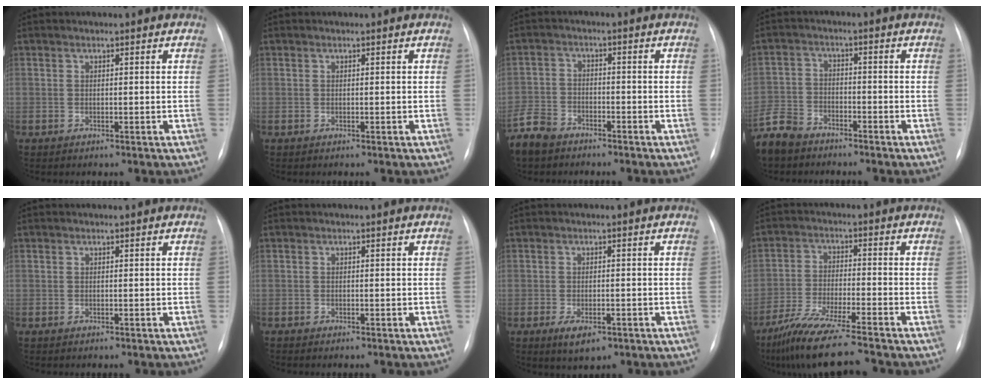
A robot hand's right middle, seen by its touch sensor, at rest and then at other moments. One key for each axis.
{"total": 0.0}
{"total": 6.2, "fx": -5.1, "fy": 3.0, "fz": 1.9, "tx": -0.045, "ty": -0.009, "tz": -0.101}
{"total": 7.5, "fx": -6.4, "fy": 3.4, "fz": 2.0, "tx": -0.048, "ty": -0.011, "tz": -0.122}
{"total": 0.0}
{"total": 0.0}
{"total": 3.8, "fx": -2.0, "fy": 1.7, "fz": 2.8, "tx": -0.051, "ty": -0.004, "tz": -0.026}
{"total": 11.5, "fx": -9.5, "fy": -0.2, "fz": 6.6, "tx": -0.115, "ty": -0.037, "tz": -0.163}